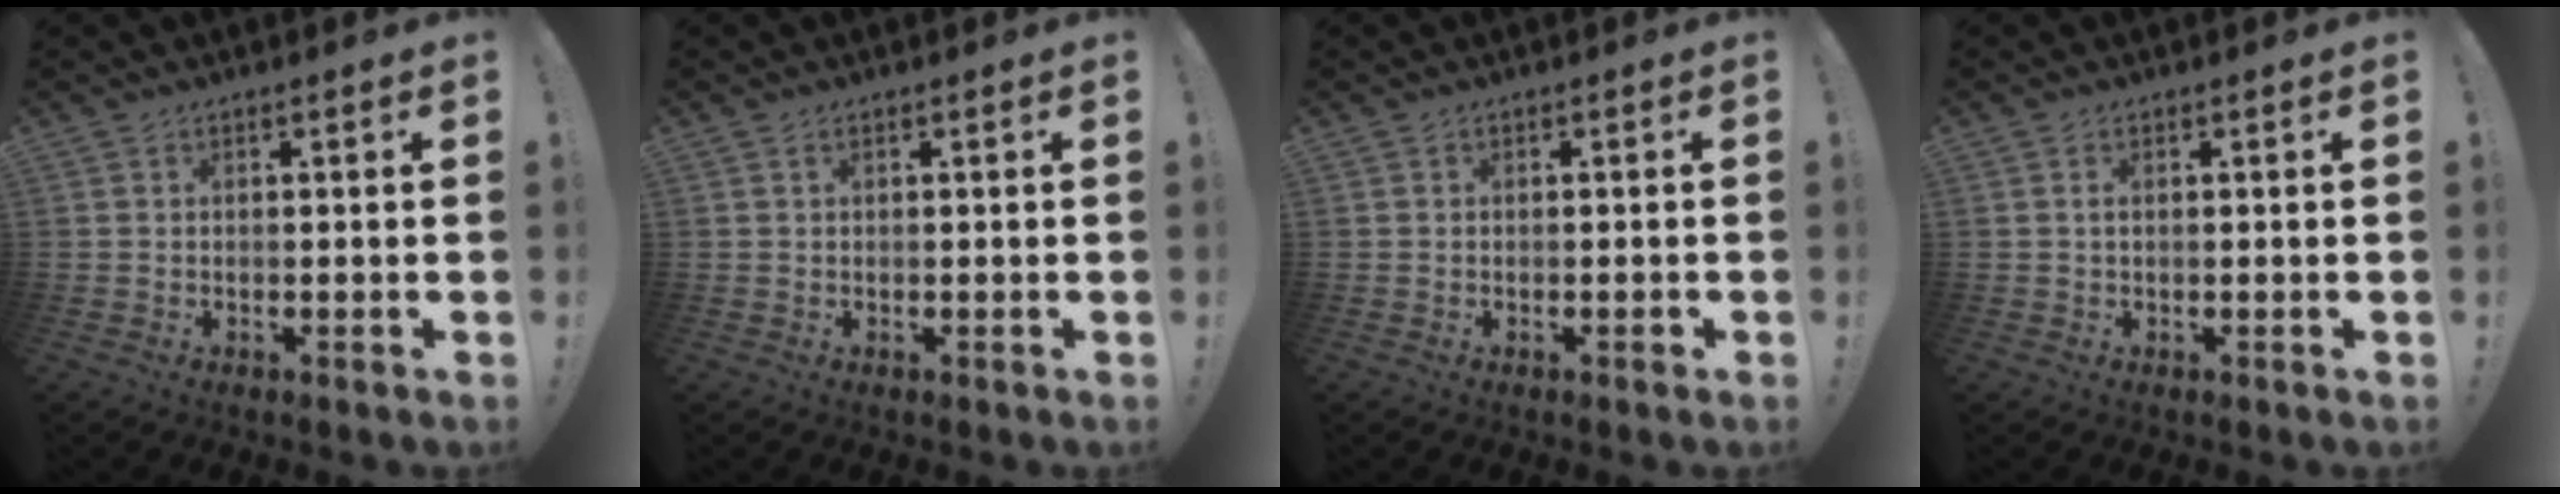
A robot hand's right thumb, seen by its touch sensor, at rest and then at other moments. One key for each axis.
{"total": 0.5, "fx": 0.3, "fy": 0.1, "fz": 0.4, "tx": -0.003, "ty": -0.002, "tz": 0.005}
{"total": 0.9, "fx": -0.7, "fy": 0.2, "fz": 0.5, "tx": -0.009, "ty": 0.002, "tz": -0.011}
{"total": 1.0, "fx": 0.2, "fy": 0.3, "fz": 1.0, "tx": -0.022, "ty": 0.002, "tz": 0.003}